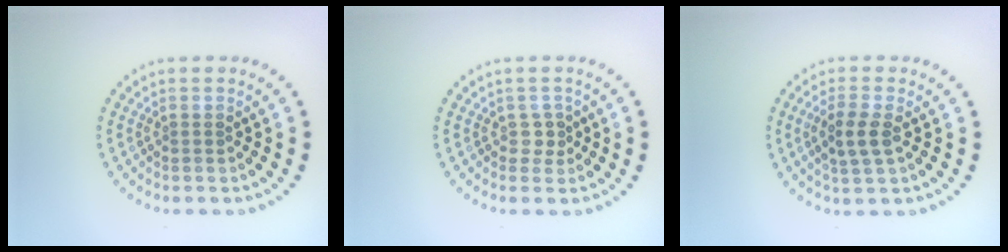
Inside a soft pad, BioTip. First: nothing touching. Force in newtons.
{"total": 1.1, "press": 0.9, "slide": 0.6}
{"total": 2.8, "press": 2.7, "slide": 0.8}